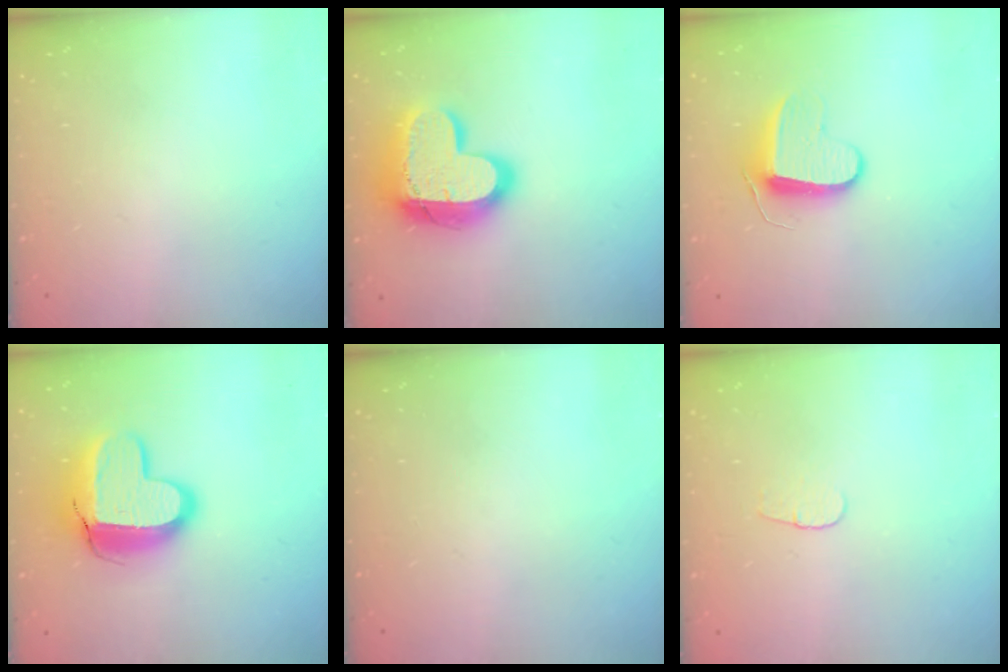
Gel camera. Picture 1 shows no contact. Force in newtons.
{"total": 19.1, "press": 19.0, "slide": 1.5}
{"total": 9.0, "press": 9.0, "slide": 0.6}
{"total": 14.1, "press": 14.1, "slide": 1.1}
{"total": 0.0}
{"total": 3.6, "press": 3.6, "slide": 0.4}